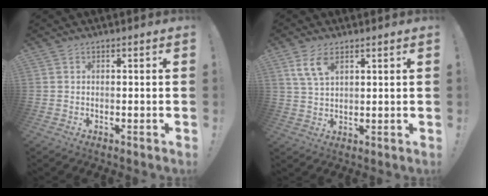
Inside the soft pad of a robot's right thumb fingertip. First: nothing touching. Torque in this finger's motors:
{"motor_torque": [1.75, 1.75, 0.39, 0.08, 0.21]}